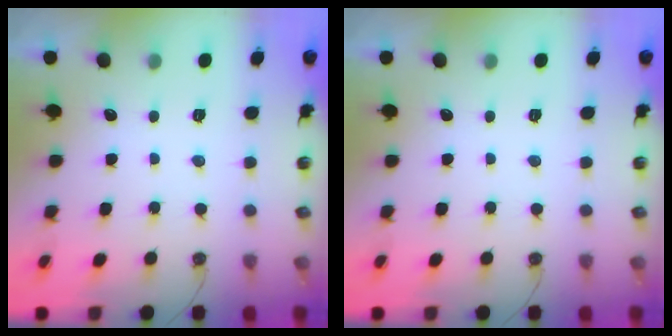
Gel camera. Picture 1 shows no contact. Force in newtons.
{"total": 0.0}